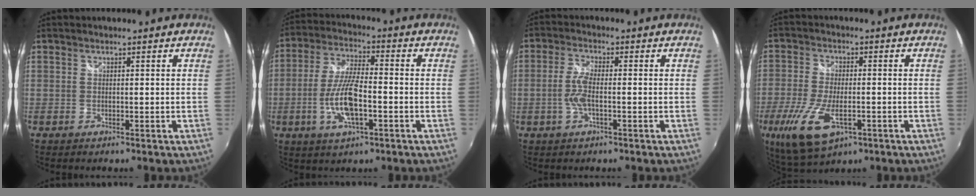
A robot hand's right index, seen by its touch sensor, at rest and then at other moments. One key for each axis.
{"total": 10.7, "fx": -3.2, "fy": 3.2, "fz": 9.7, "tx": -0.200, "ty": -0.002, "tz": -0.063}
{"total": 4.4, "fx": -1.1, "fy": 1.0, "fz": 4.2, "tx": -0.091, "ty": 0.002, "tz": -0.021}
{"total": 12.8, "fx": -5.2, "fy": 5.4, "fz": 10.4, "tx": -0.224, "ty": -0.030, "tz": -0.092}